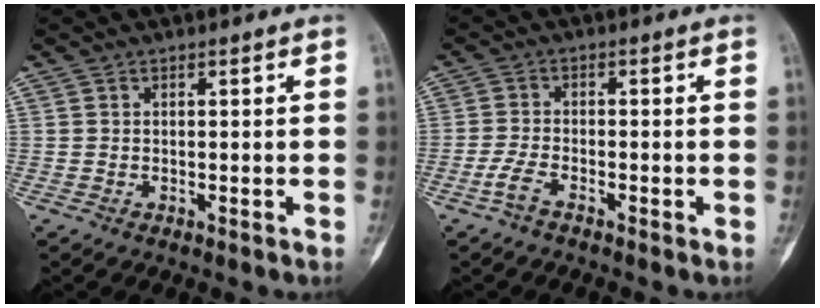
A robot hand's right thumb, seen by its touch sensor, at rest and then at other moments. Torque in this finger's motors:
{"motor_torque": [-0.34, -0.27, -0.16, -0.20, -0.03]}